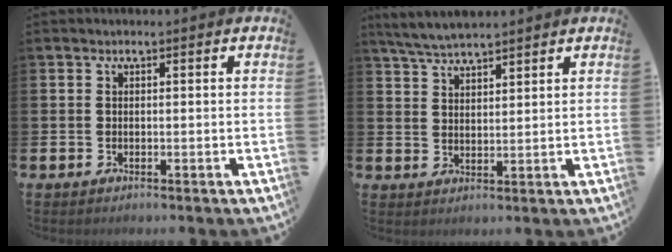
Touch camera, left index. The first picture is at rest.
{"total": 4.7, "force": [4.5, 0.4, 1.2], "torque": [-0.040, -0.012, 0.085]}